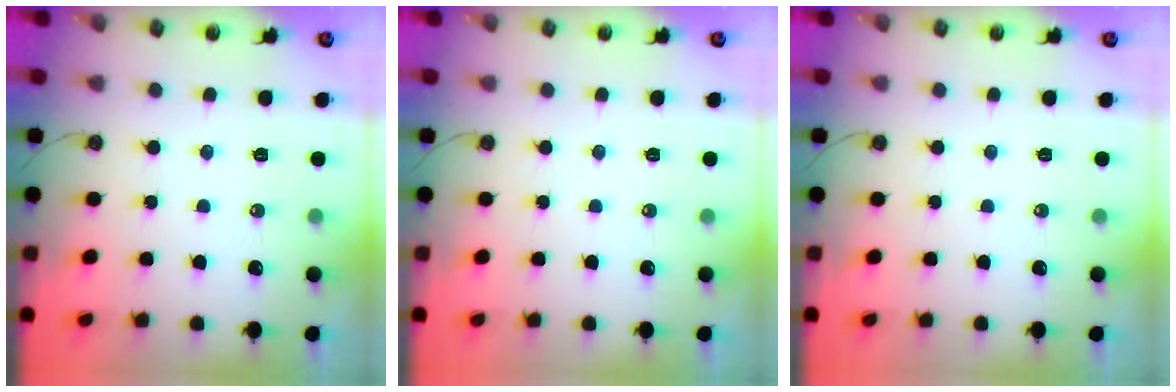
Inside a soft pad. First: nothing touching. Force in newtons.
{"total": 0.0}
{"total": 0.0}